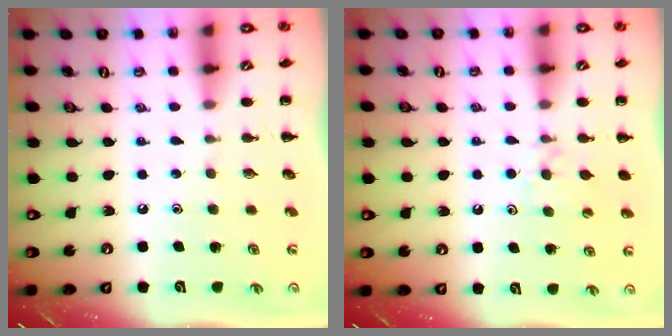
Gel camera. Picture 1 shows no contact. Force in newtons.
{"total": 5.7, "press": 5.4, "slide": 1.9}